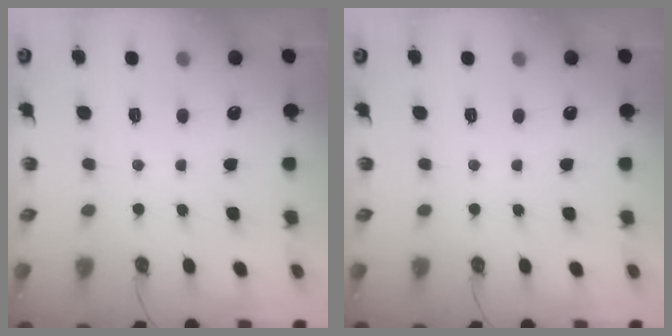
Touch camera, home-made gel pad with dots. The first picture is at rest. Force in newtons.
{"total": 0.0}